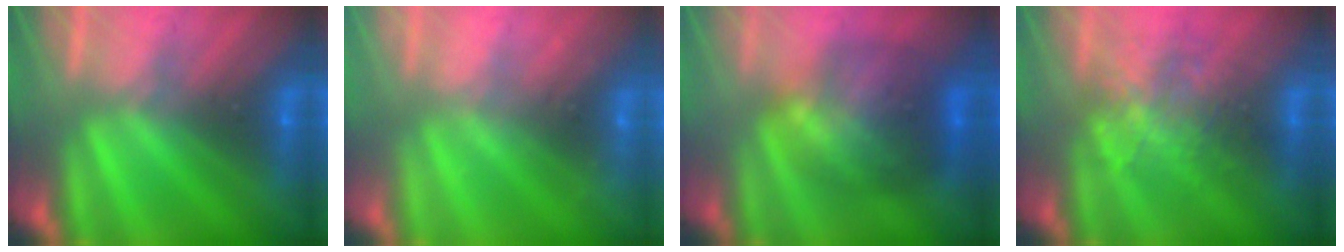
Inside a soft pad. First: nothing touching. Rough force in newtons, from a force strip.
{"total": 2.1}
{"total": 9.1}
{"total": 2.2}